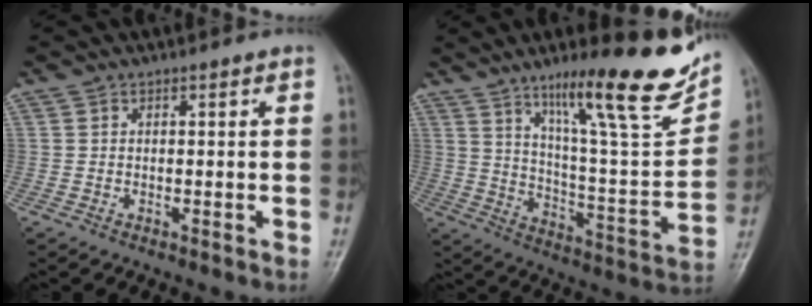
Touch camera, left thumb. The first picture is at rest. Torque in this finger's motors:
{"motor_torque": [0.60, 0.21, 1.47, -1.29, 0.23]}